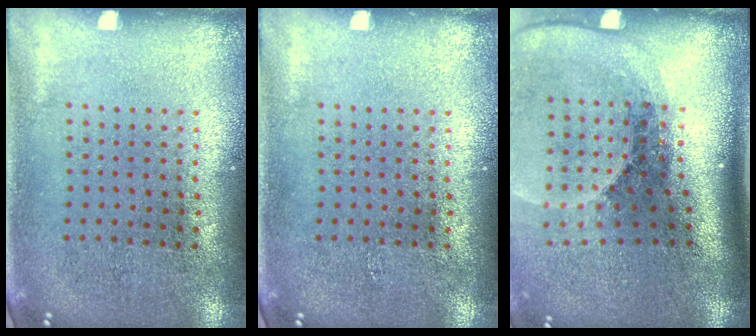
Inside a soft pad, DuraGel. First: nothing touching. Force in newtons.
{"total": 0.0}
{"total": 2.6, "press": 1.9, "slide": 1.8}